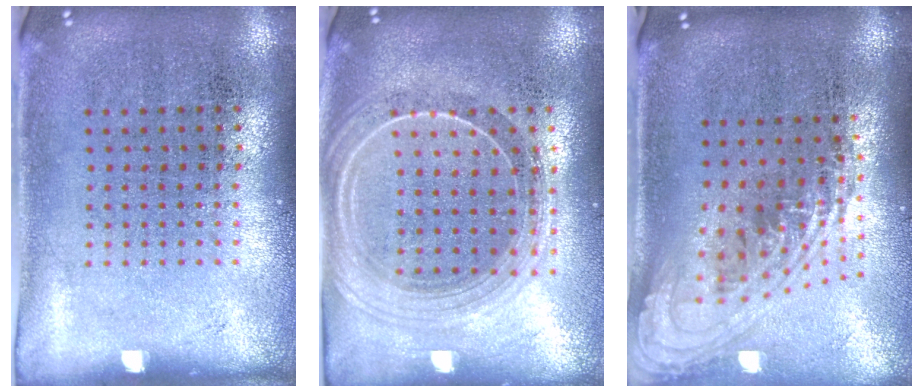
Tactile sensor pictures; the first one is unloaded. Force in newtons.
{"total": 2.2, "press": 1.9, "slide": 1.0}
{"total": 2.4, "press": 1.7, "slide": 1.7}